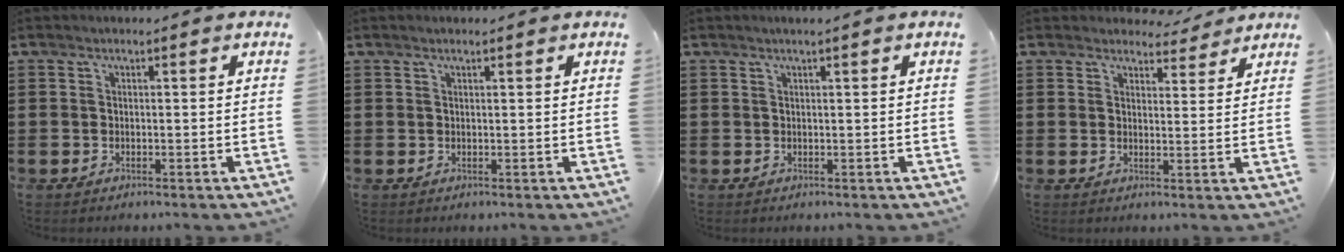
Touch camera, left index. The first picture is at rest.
{"total": 0.6, "force": [0.4, 0.1, 0.4], "torque": [-0.009, 0.000, 0.008]}
{"total": 0.7, "force": [0.4, -0.1, 0.6], "torque": [-0.010, -0.002, 0.007]}
{"total": 4.0, "force": [3.8, 1.0, 0.6], "torque": [-0.016, -0.013, 0.070]}